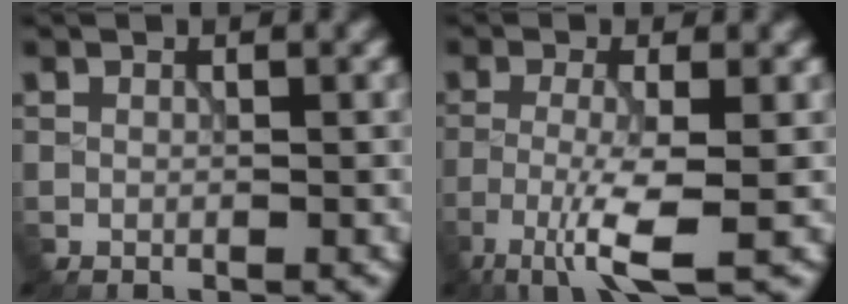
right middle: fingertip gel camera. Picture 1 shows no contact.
{"total": 5.3, "force": [-2.7, 0.7, 4.6], "torque": [-0.093, -0.005, -0.058]}